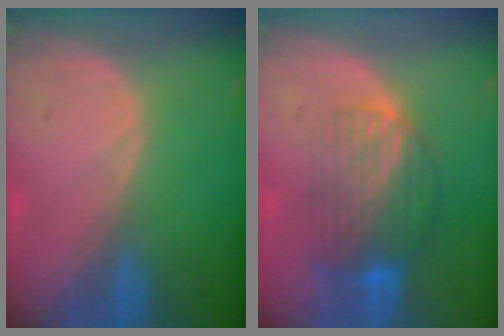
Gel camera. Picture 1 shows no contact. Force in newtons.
{"total": 8.3, "press": 7.3, "slide": 4.0}